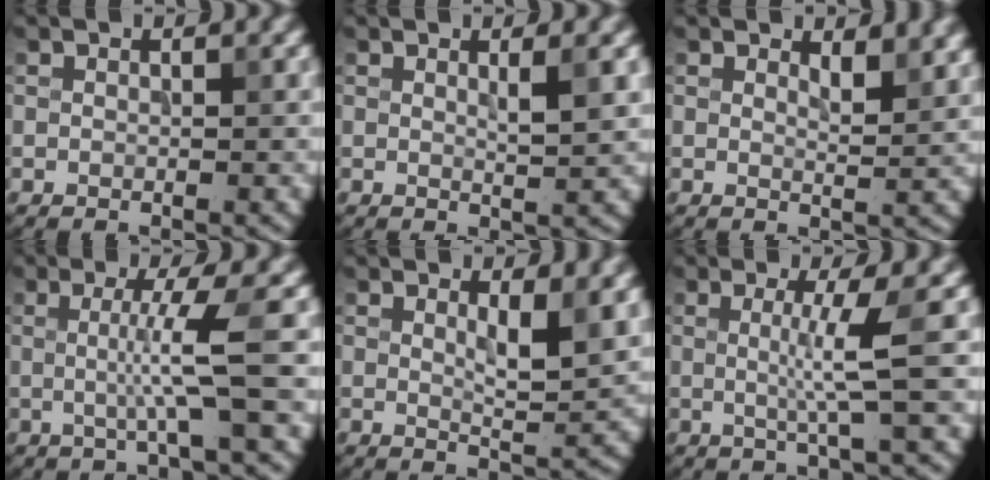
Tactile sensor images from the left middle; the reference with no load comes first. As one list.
[{"total": 2.3, "force": [0.7, 0.5, 2.1], "torque": [-0.026, 0.000, 0.009]}, {"total": 2.5, "force": [1.7, 0.8, 1.7], "torque": [-0.024, -0.005, 0.029]}, {"total": 4.1, "force": [0.0, 0.3, 4.1], "torque": [-0.075, -0.003, -0.003]}, {"total": 3.5, "force": [1.4, 0.8, 3.2], "torque": [-0.049, -0.009, 0.024]}, {"total": 3.5, "force": [0.2, 0.3, 3.5], "torque": [-0.067, -0.003, 0.000]}]